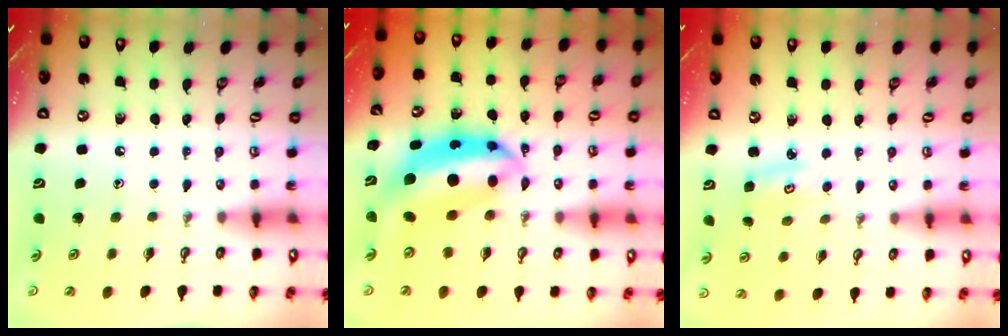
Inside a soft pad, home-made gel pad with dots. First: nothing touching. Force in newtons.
{"total": 11.1, "press": 11.1, "slide": 1.0}
{"total": 2.8, "press": 2.8, "slide": 0.3}